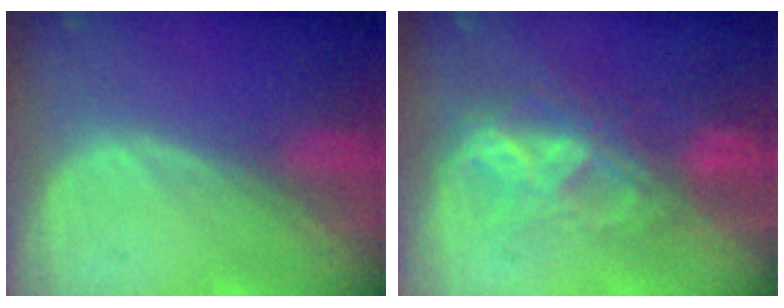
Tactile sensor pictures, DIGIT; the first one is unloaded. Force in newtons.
{"total": 6.8, "press": 6.6, "slide": 1.5}